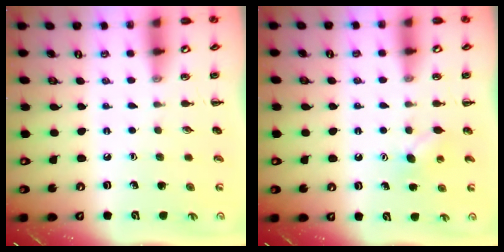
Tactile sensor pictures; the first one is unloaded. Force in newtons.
{"total": 3.7, "press": 3.6, "slide": 1.0}